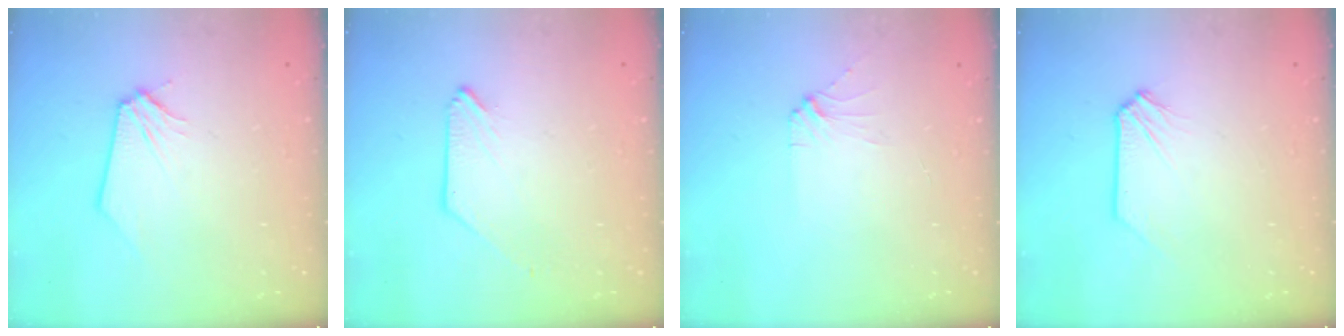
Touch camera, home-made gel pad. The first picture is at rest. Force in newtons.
{"total": 0.0}
{"total": 3.7, "press": 3.7, "slide": 0.6}
{"total": 0.0}